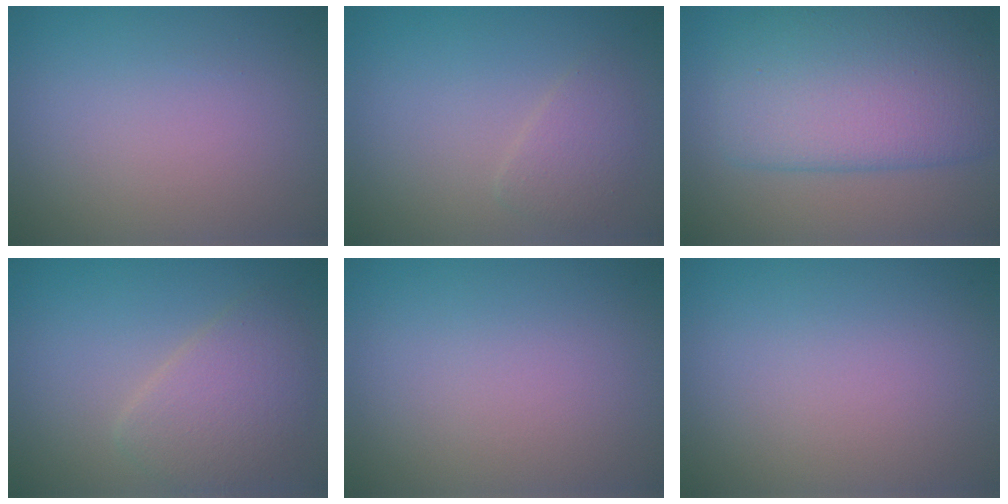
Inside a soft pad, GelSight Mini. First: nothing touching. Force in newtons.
{"total": 1.7, "press": 1.7, "slide": 0.1}
{"total": 7.9, "press": 7.9, "slide": 0.1}
{"total": 3.6, "press": 3.6, "slide": 0.3}
{"total": 0.0}
{"total": 0.0}